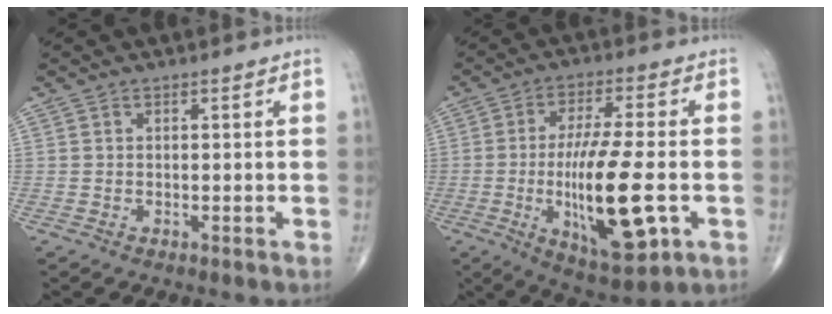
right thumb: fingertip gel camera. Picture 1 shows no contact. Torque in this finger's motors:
{"motor_torque": [1.69, 3.32, 2.00, -0.08, 0.24]}